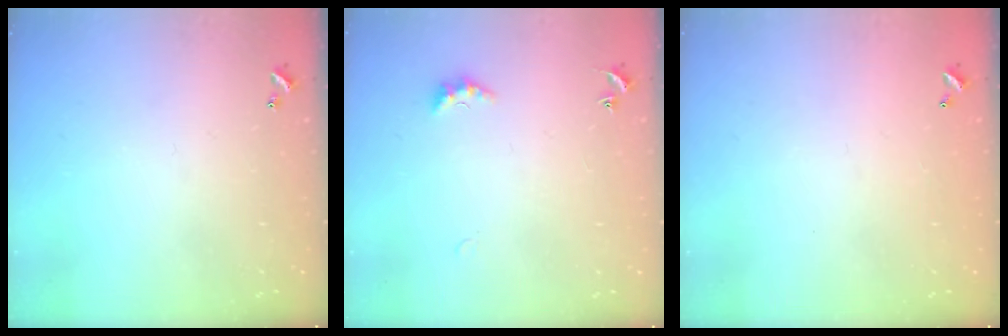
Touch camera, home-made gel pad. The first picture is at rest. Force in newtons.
{"total": 2.0, "press": 1.9, "slide": 0.6}
{"total": 2.8, "press": 2.8, "slide": 0.1}